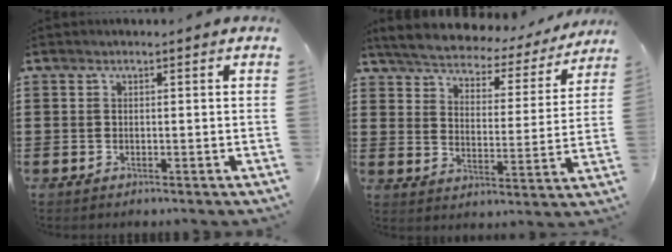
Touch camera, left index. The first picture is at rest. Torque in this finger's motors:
{"motor_torque": [1.70, -0.44, 0.70, 0.14]}